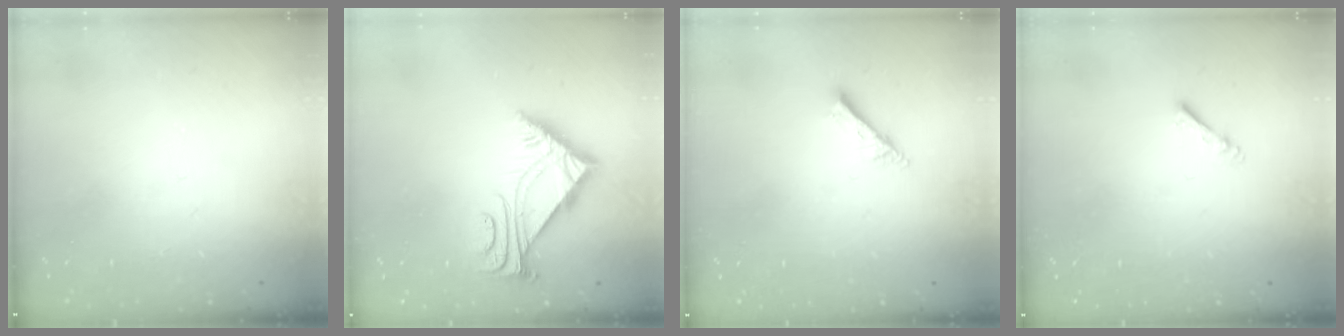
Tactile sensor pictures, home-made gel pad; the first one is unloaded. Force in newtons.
{"total": 6.2, "press": 6.2, "slide": 0.7}
{"total": 2.5, "press": 2.5, "slide": 0.2}
{"total": 2.2, "press": 2.1, "slide": 0.4}